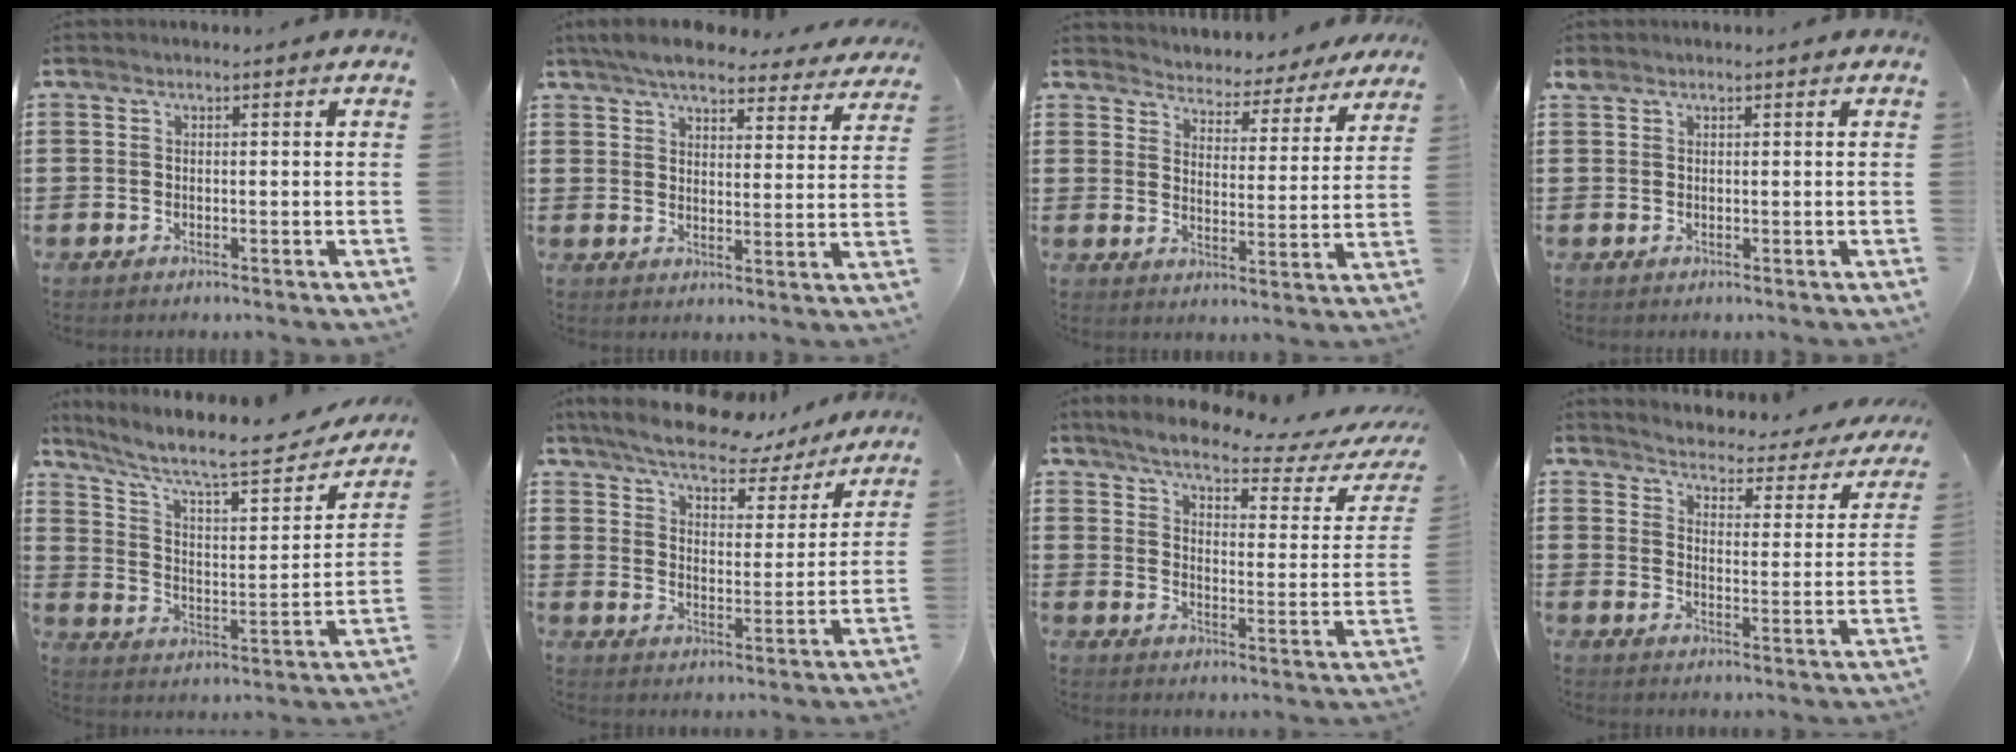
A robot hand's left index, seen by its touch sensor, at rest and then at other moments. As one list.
[{"total": 6.6, "force": [6.0, 1.2, 2.4], "torque": [-0.061, -0.021, 0.107]}, {"total": 3.9, "force": [3.9, 0.3, -0.4], "torque": [-0.020, -0.036, 0.062]}, {"total": 0.7, "force": [0.5, 0.4, 0.4], "torque": [-0.010, 0.003, 0.010]}, {"total": 9.5, "force": [7.3, 1.7, 5.8], "torque": [-0.124, -0.052, 0.117]}, {"total": 7.5, "force": [7.0, 1.2, 2.4], "torque": [-0.080, -0.039, 0.122]}, {"total": 5.4, "force": [4.6, 0.3, 3.0], "torque": [-0.081, -0.028, 0.072]}, {"total": 2.7, "force": [2.7, -0.1, 0.4], "torque": [-0.028, -0.032, 0.036]}]